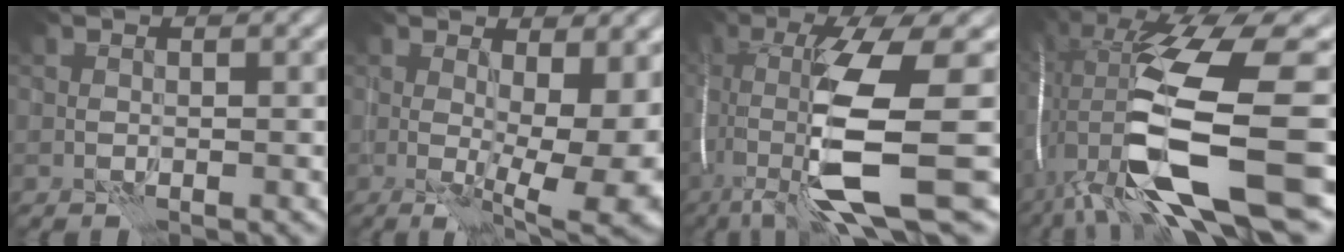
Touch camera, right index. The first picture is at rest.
{"total": 10.7, "force": [-0.5, 3.8, 10.0], "torque": [-0.120, -0.016, 0.003]}
{"total": 11.2, "force": [-3.4, 1.9, 10.5], "torque": [-0.201, -0.012, -0.060]}
{"total": 15.6, "force": [-1.5, 4.1, 15.0], "torque": [-0.301, -0.010, -0.015]}